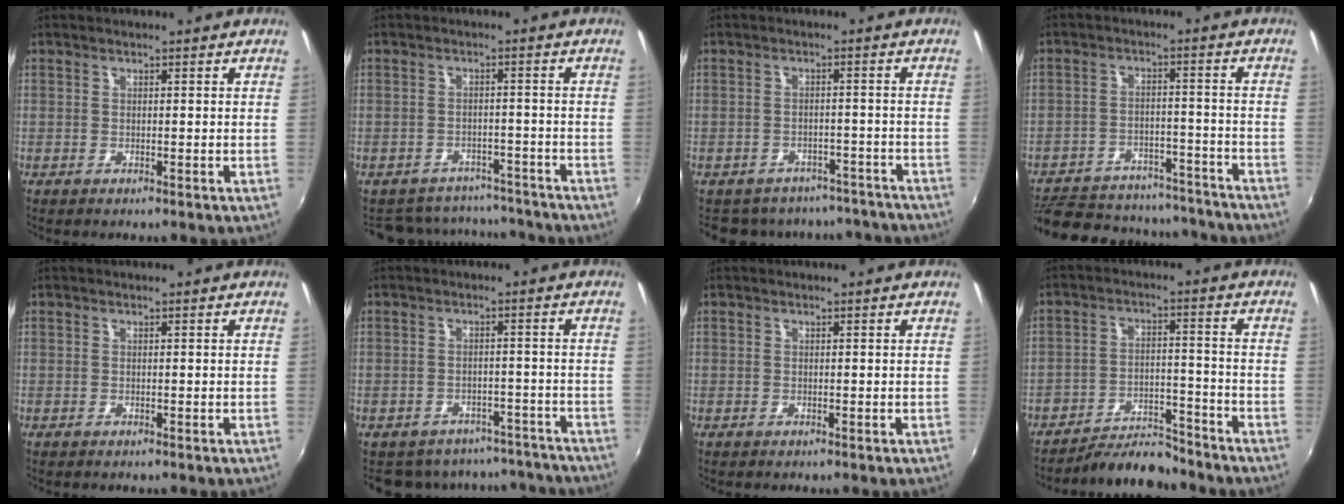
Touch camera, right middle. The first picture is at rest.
{"total": 12.4, "force": [-10.9, 5.1, 2.8], "torque": [-0.073, 0.020, -0.140]}
{"total": 14.5, "force": [-12.5, 6.5, 3.6], "torque": [-0.084, 0.017, -0.146]}
{"total": 25.1, "force": [-21.1, 9.8, 9.5], "torque": [-0.208, 0.016, -0.268]}
{"total": 0.0}
{"total": 13.9, "force": [-12.1, 6.2, 2.9], "torque": [-0.066, 0.025, -0.139]}
{"total": 0.0}
{"total": 8.3, "force": [-8.0, 1.6, 1.3], "torque": [-0.034, 0.009, -0.129]}